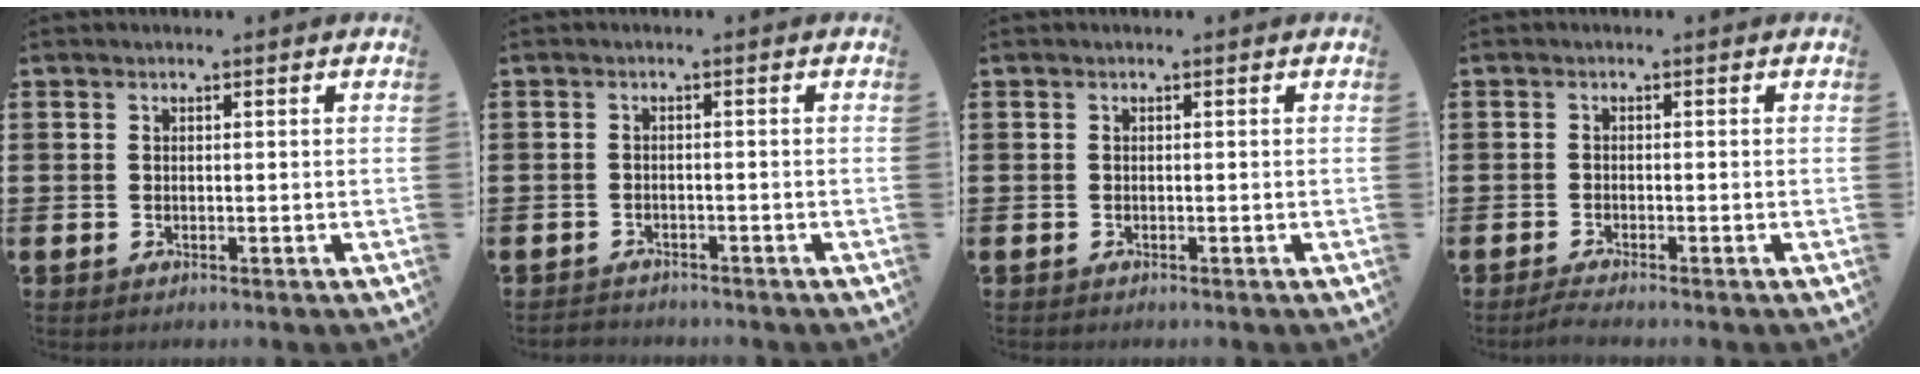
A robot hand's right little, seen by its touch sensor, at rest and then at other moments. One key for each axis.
{"total": 1.1, "fx": -1.0, "fy": 0.2, "fz": -0.1, "tx": -0.001, "ty": 0.003, "tz": -0.023}
{"total": 0.0}
{"total": 1.2, "fx": -0.9, "fy": 0.0, "fz": 0.8, "tx": -0.013, "ty": -0.002, "tz": -0.017}